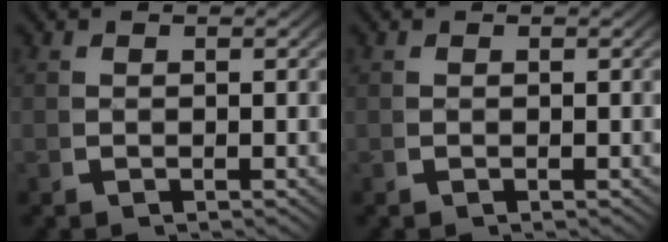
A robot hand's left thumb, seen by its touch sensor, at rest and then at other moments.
{"total": 0.0}